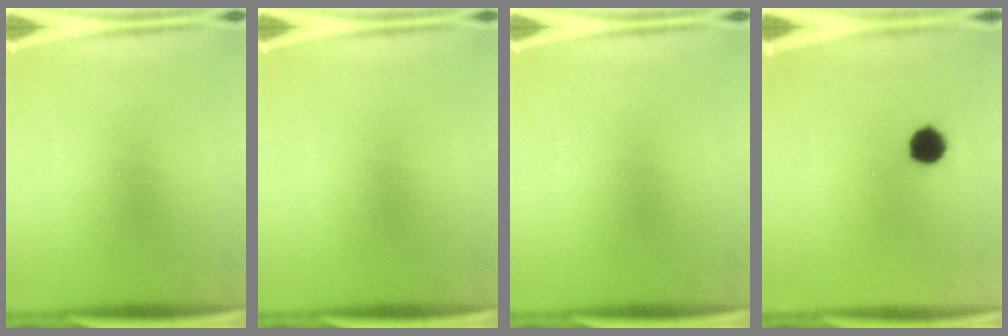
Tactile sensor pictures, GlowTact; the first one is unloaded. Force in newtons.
{"total": 0.0}
{"total": 0.0}
{"total": 5.3}